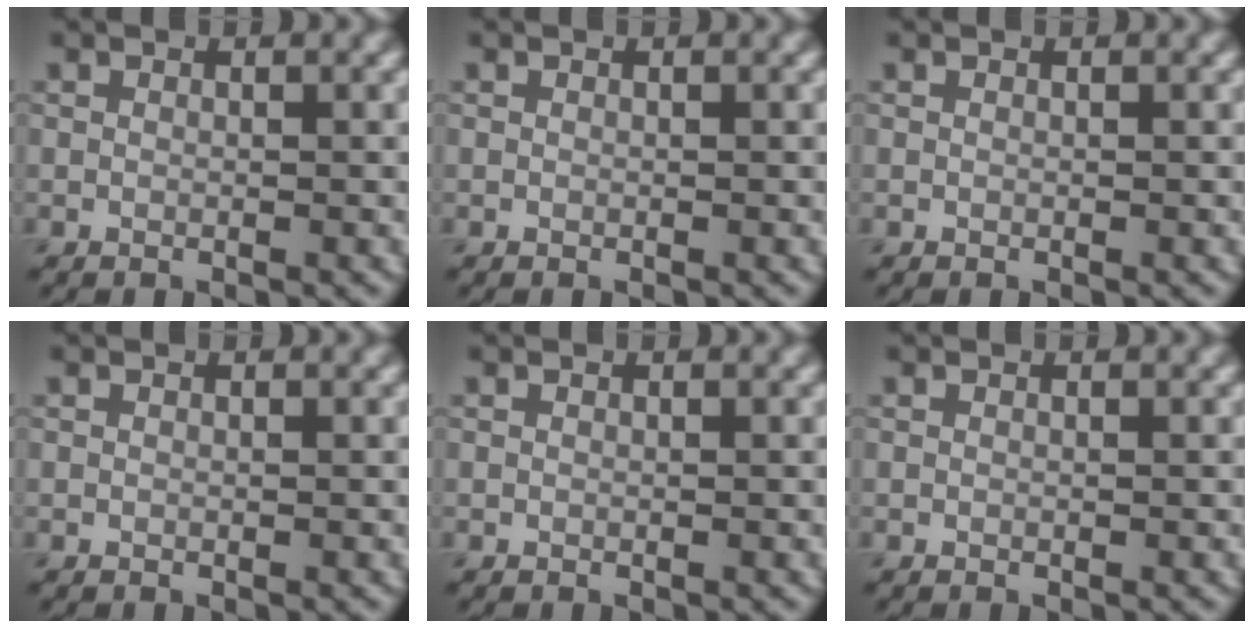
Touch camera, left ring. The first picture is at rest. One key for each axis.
{"total": 0.0}
{"total": 0.0}
{"total": 0.0}
{"total": 0.0}
{"total": 0.0}